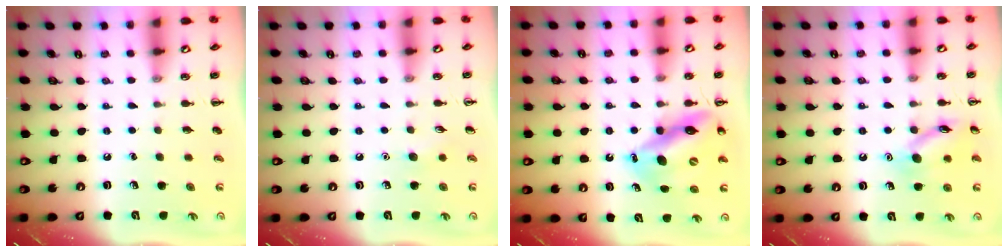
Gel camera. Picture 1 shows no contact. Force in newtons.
{"total": 4.5, "press": 4.2, "slide": 1.3}
{"total": 14.2, "press": 13.6, "slide": 4.3}
{"total": 11.9, "press": 11.9, "slide": 0.6}